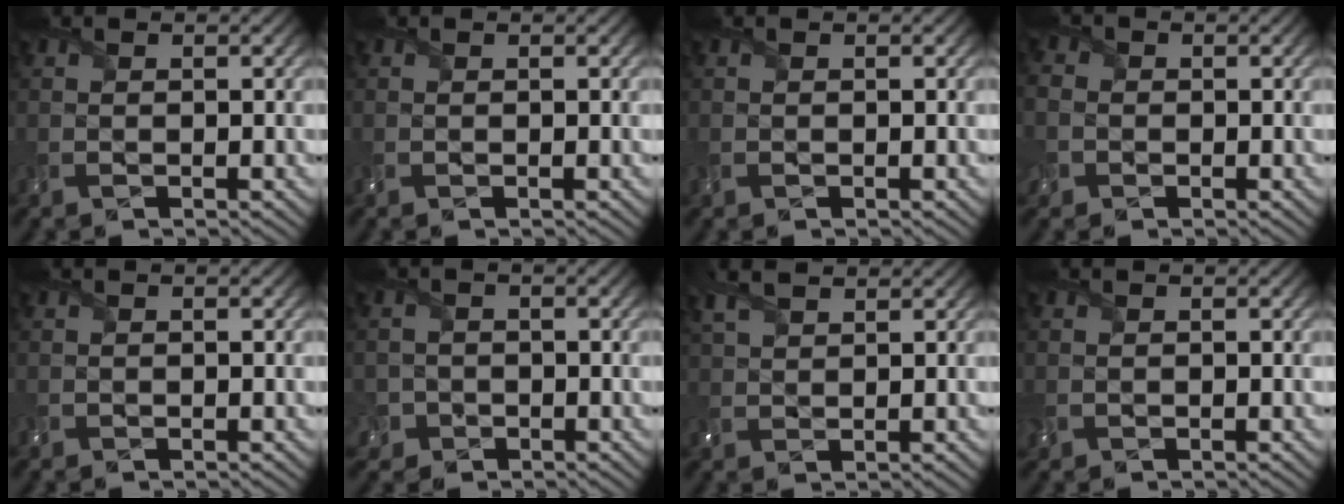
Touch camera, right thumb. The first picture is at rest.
{"total": 0.0}
{"total": 0.8, "force": [-0.3, 0.6, 0.4], "torque": [-0.013, -0.002, -0.006]}
{"total": 4.2, "force": [-0.9, 3.8, 1.6], "torque": [-0.063, 0.002, -0.031]}
{"total": 0.0}
{"total": 2.9, "force": [-1.6, 2.4, 0.3], "torque": [-0.007, -0.001, -0.037]}
{"total": 4.4, "force": [2.9, 1.7, 2.9], "torque": [-0.083, 0.017, 0.061]}
{"total": 1.3, "force": [-0.4, 1.1, 0.4], "torque": [-0.018, -0.005, -0.014]}